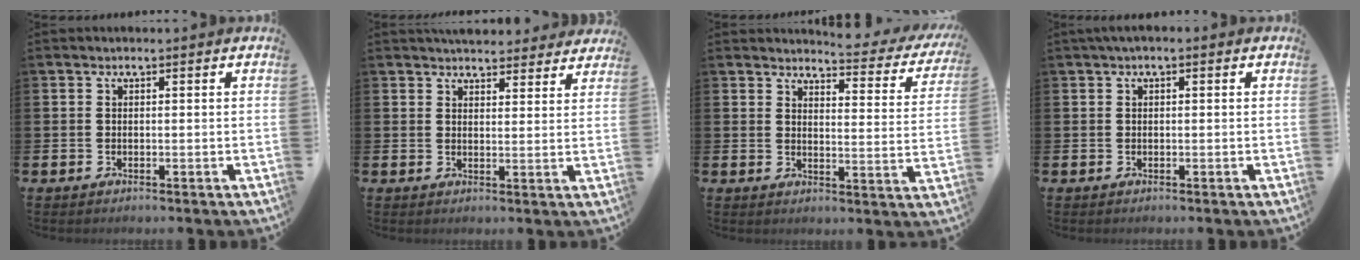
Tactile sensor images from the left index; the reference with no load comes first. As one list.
[{"total": 4.8, "force": [4.6, 1.2, 0.3], "torque": [-0.002, -0.026, 0.084]}, {"total": 3.7, "force": [3.6, 0.6, 0.7], "torque": [-0.014, -0.033, 0.055]}, {"total": 0.8, "force": [0.0, 0.4, 0.6], "torque": [-0.005, 0.004, -0.003]}]